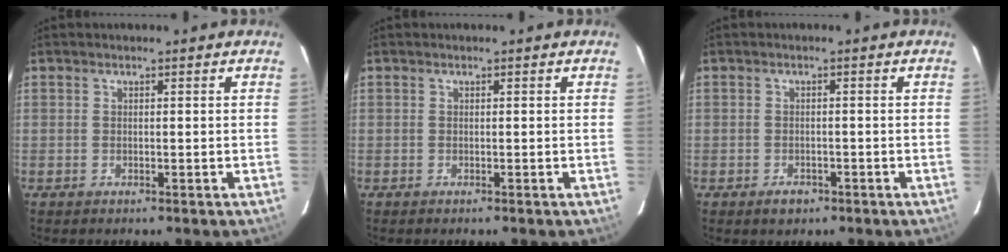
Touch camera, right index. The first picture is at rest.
{"total": 0.0}
{"total": 2.2, "force": [-1.4, 1.4, 0.9], "torque": [-0.014, 0.002, -0.015]}